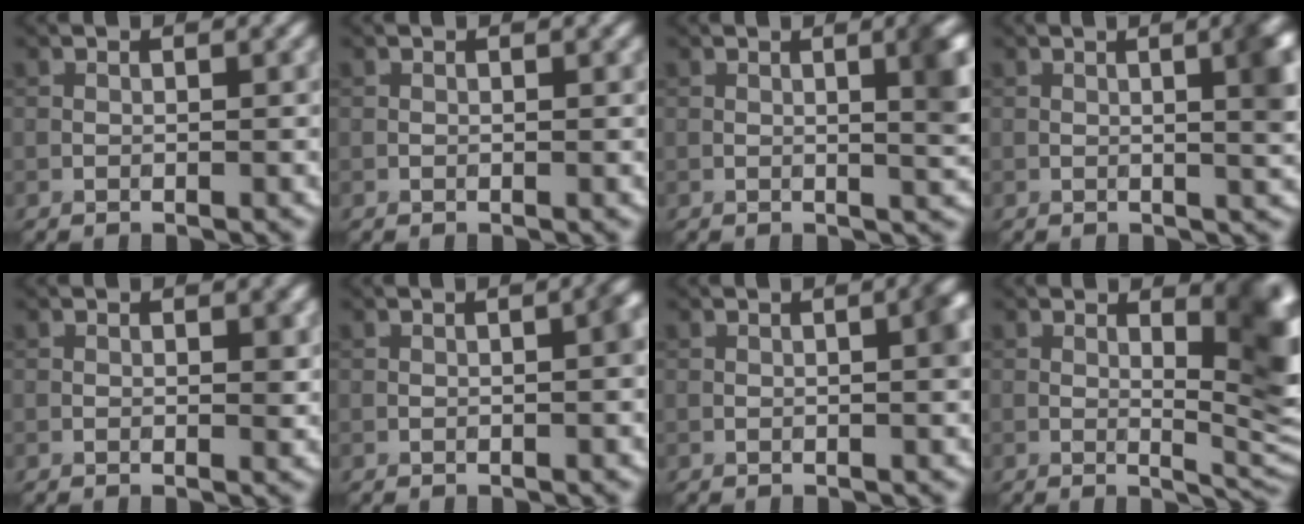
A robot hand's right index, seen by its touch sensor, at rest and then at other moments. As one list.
[{"total": 0.0}, {"total": 4.1, "force": [0.6, 1.2, 3.9], "torque": [-0.040, 0.010, 0.006]}, {"total": 4.7, "force": [0.5, 1.5, 4.5], "torque": [-0.041, 0.011, 0.008]}, {"total": 1.1, "force": [0.4, 0.6, 0.8], "torque": [-0.006, -0.003, 0.005]}, {"total": 1.5, "force": [-0.4, 0.3, 1.5], "torque": [-0.019, 0.006, -0.004]}, {"total": 2.2, "force": [0.1, 0.5, 2.1], "torque": [-0.024, 0.004, 0.003]}, {"total": 7.9, "force": [1.9, 2.5, 7.3], "torque": [-0.084, -0.008, 0.034]}]